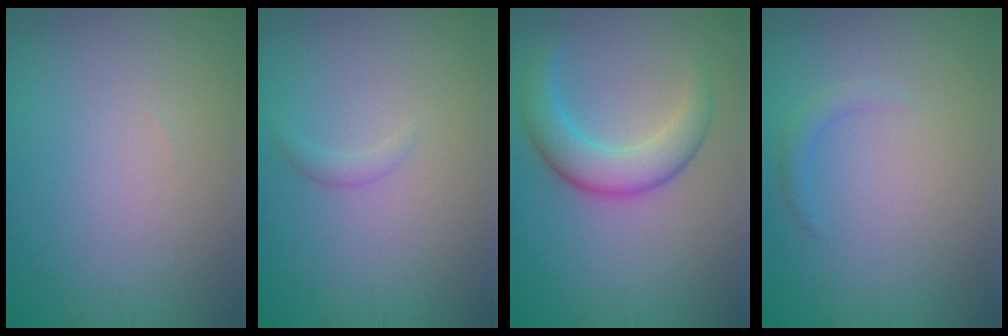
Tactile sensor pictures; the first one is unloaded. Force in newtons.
{"total": 0.8, "press": 0.8, "slide": 0.1}
{"total": 3.8, "press": 3.8, "slide": 0.0}
{"total": 1.1, "press": 1.1, "slide": 0.2}